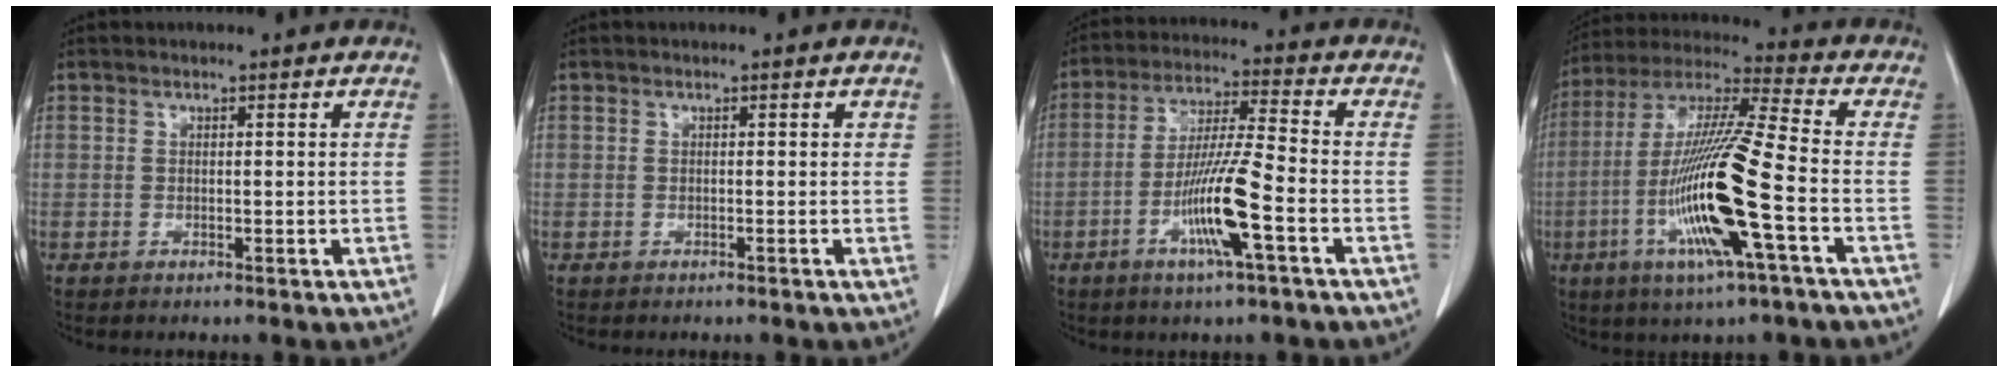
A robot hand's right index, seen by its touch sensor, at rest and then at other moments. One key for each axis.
{"total": 0.9, "fx": 0.4, "fy": 0.5, "fz": 0.6, "tx": -0.001, "ty": 0.000, "tz": 0.005}
{"total": 11.1, "fx": -4.1, "fy": 0.0, "fz": 10.3, "tx": -0.206, "ty": -0.010, "tz": -0.078}
{"total": 18.1, "fx": -5.3, "fy": 0.4, "fz": 17.3, "tx": -0.360, "ty": -0.017, "tz": -0.104}